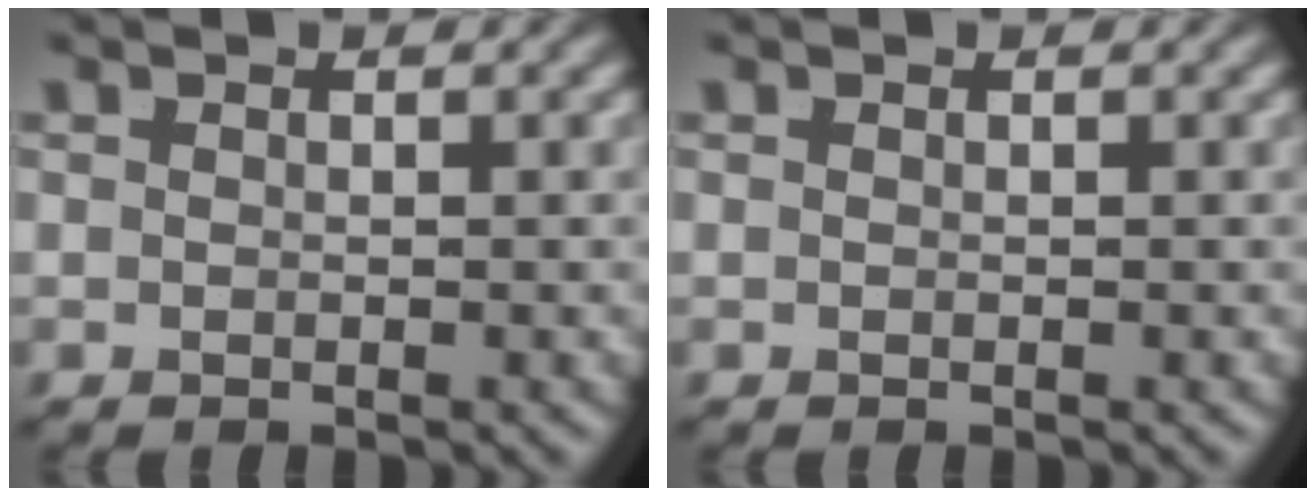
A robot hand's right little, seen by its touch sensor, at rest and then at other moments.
{"total": 0.0}